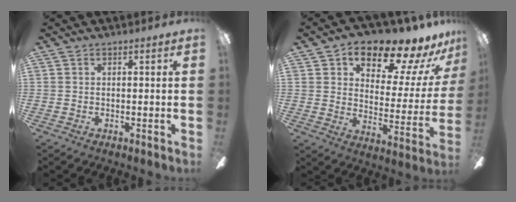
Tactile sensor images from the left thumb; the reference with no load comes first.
{"total": 15.2, "force": [12.5, 5.6, 6.7], "torque": [-0.102, -0.096, 0.210]}